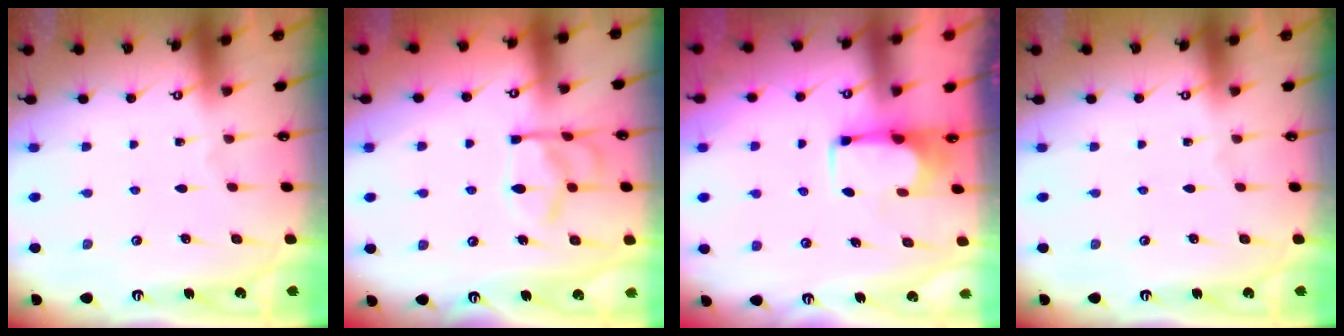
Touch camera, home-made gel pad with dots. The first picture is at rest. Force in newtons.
{"total": 11.4, "press": 11.4, "slide": 0.8}
{"total": 1.7, "press": 1.6, "slide": 0.5}
{"total": 0.0}